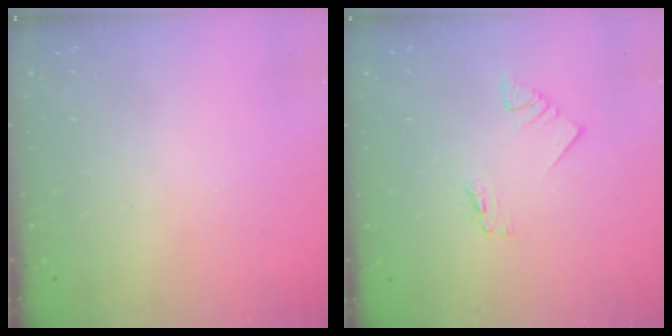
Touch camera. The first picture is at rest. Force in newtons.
{"total": 1.4, "press": 1.4, "slide": 0.1}